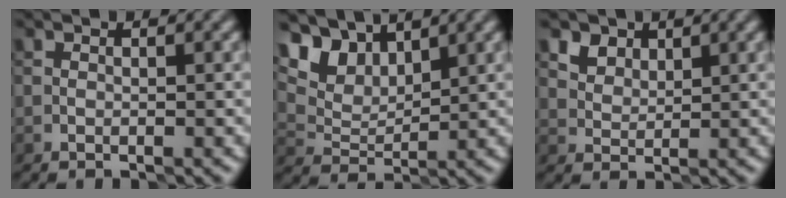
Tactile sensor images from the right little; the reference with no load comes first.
{"total": 6.5, "force": [4.8, 2.9, 3.2], "torque": [-0.079, 0.007, 0.077]}
{"total": 5.0, "force": [3.3, 3.0, 2.2], "torque": [-0.070, 0.003, 0.070]}